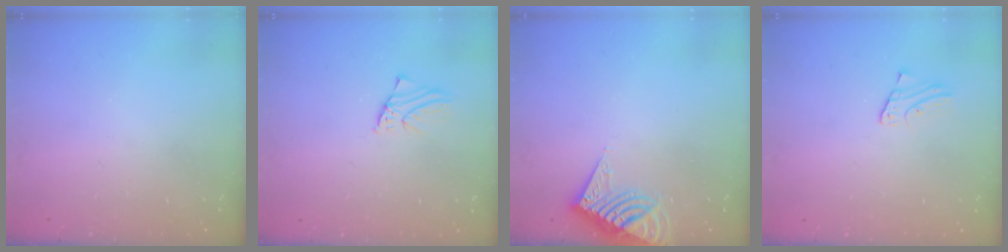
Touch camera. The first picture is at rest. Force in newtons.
{"total": 0.9, "press": 0.8, "slide": 0.2}
{"total": 11.9, "press": 11.8, "slide": 1.2}
{"total": 1.2, "press": 1.2, "slide": 0.1}